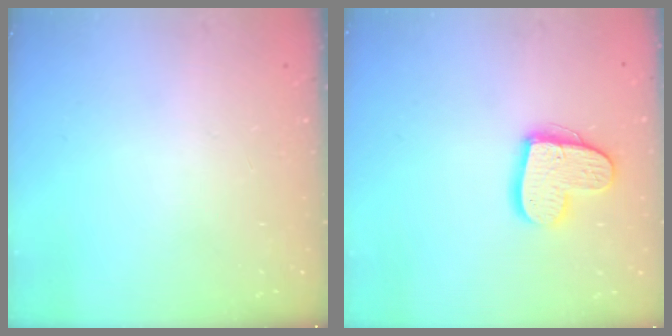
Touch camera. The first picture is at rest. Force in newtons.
{"total": 13.9, "press": 13.9, "slide": 0.8}